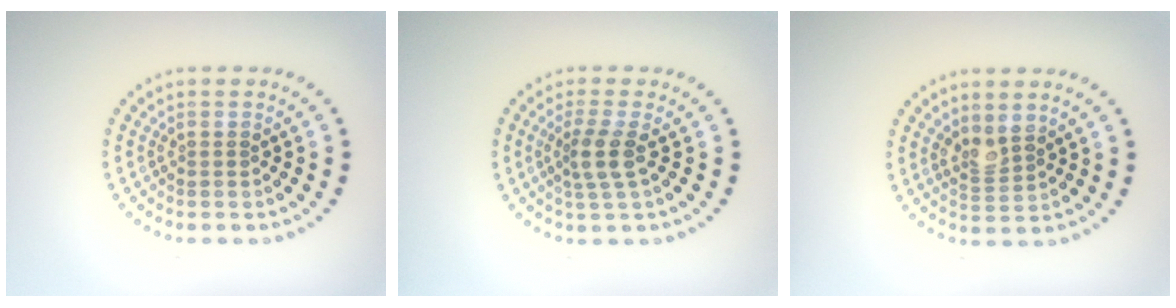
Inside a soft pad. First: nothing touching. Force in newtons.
{"total": 2.5, "press": 2.0, "slide": 1.5}
{"total": 2.0, "press": 1.7, "slide": 1.1}